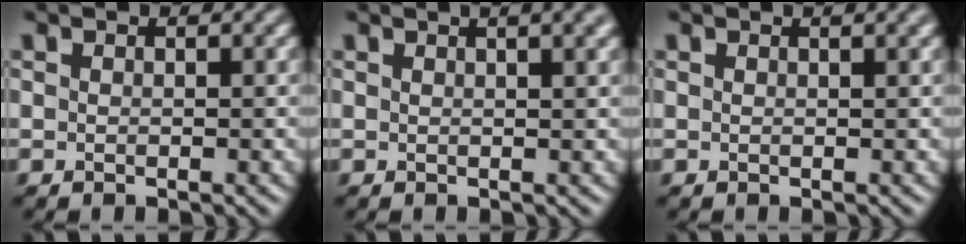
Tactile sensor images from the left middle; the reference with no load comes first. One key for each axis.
{"total": 6.9, "fx": 4.2, "fy": 2.8, "fz": 4.8, "tx": -0.034, "ty": 0.042, "tz": 0.024}
{"total": 2.4, "fx": 1.6, "fy": 0.8, "fz": 1.6, "tx": -0.014, "ty": 0.005, "tz": 0.010}